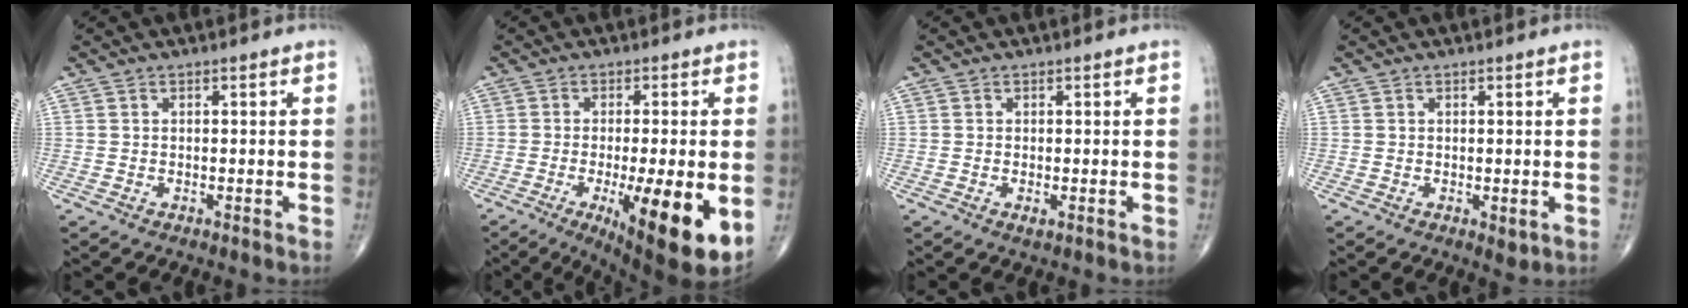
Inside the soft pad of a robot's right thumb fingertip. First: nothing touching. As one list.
[{"total": 14.7, "force": [-4.2, 3.1, 13.7], "torque": [-0.176, -0.020, -0.051]}, {"total": 0.9, "force": [-0.2, 0.4, 0.8], "torque": [-0.015, -0.003, -0.004]}, {"total": 1.5, "force": [-0.2, 0.7, 1.3], "torque": [-0.017, -0.005, -0.001]}]